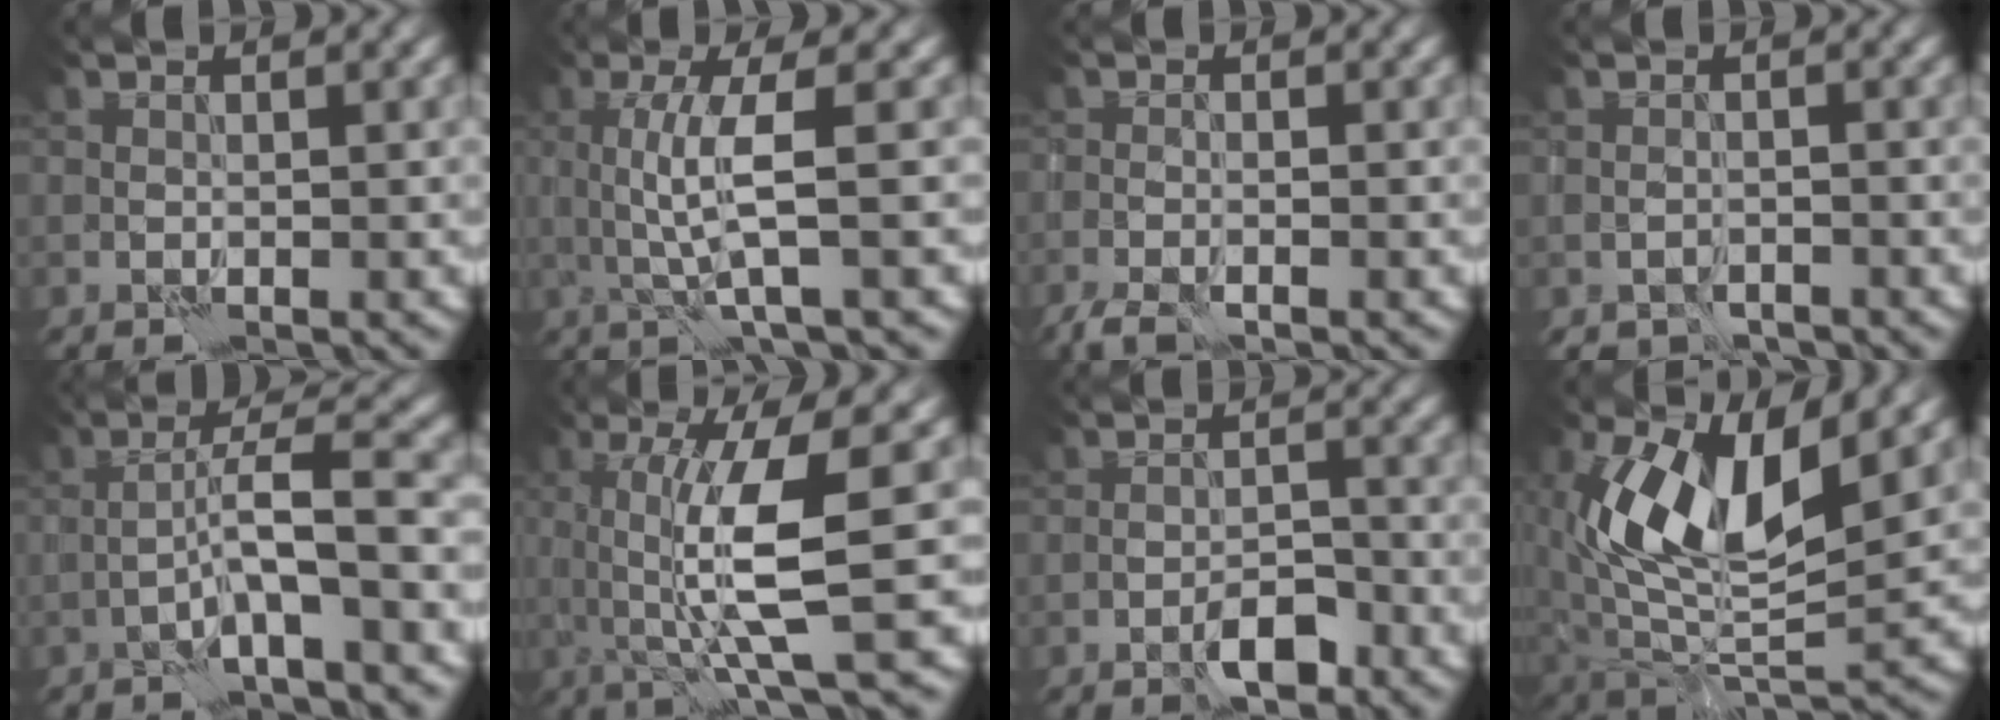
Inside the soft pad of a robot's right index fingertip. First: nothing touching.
{"total": 3.5, "force": [0.9, -0.2, 3.4], "torque": [-0.072, -0.003, 0.021]}
{"total": 2.3, "force": [-1.9, 0.4, 1.2], "torque": [-0.025, -0.006, -0.042]}
{"total": 1.8, "force": [-1.6, 0.7, 0.1], "torque": [0.000, -0.001, -0.028]}
{"total": 3.6, "force": [-1.5, -0.6, 3.3], "torque": [-0.053, 0.022, -0.026]}
{"total": 7.3, "force": [1.4, 0.9, 7.1], "torque": [-0.108, -0.008, 0.030]}
{"total": 2.8, "force": [-1.9, 0.8, 1.9], "torque": [-0.023, 0.007, -0.030]}
{"total": 9.2, "force": [3.5, 3.9, 7.6], "torque": [-0.153, -0.010, 0.065]}